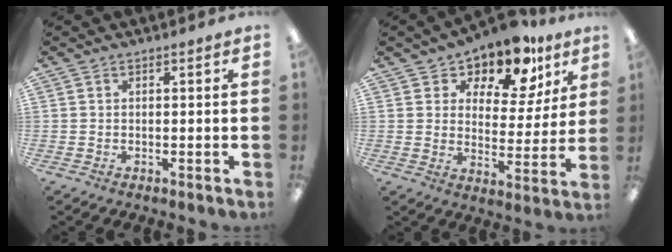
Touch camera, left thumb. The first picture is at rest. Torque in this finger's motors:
{"motor_torque": [0.02, 0.47, 0.21, -0.30, 0.00]}